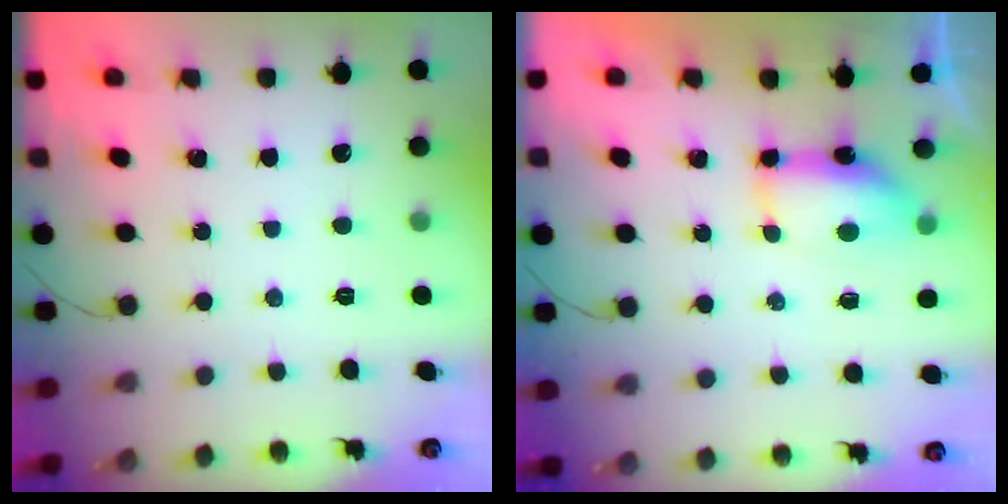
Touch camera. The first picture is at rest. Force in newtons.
{"total": 14.3, "press": 9.6, "slide": 10.6}